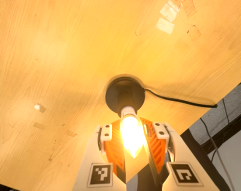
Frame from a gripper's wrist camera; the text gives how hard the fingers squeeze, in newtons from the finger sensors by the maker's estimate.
{"total": 15.4, "left": 14.4, "right": 16.3}